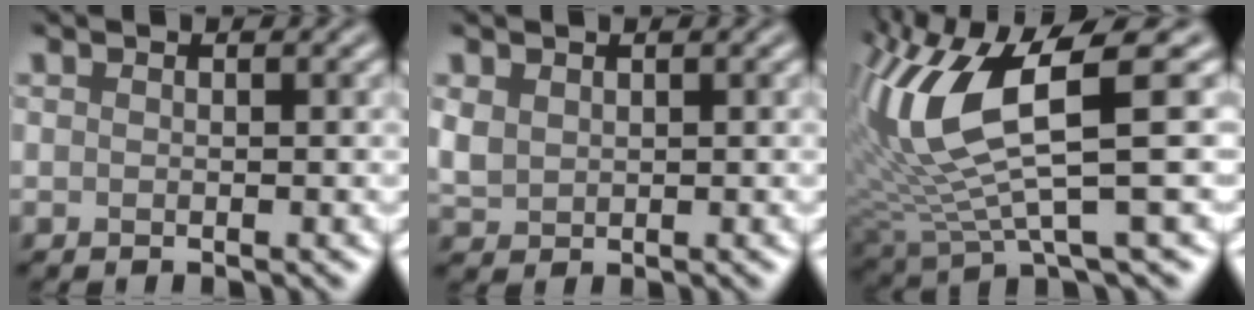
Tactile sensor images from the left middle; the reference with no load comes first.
{"total": 1.8, "force": [0.7, 1.4, 0.8], "torque": [-0.024, -0.001, 0.017]}
{"total": 10.4, "force": [2.7, 3.0, 9.6], "torque": [-0.210, -0.006, 0.055]}